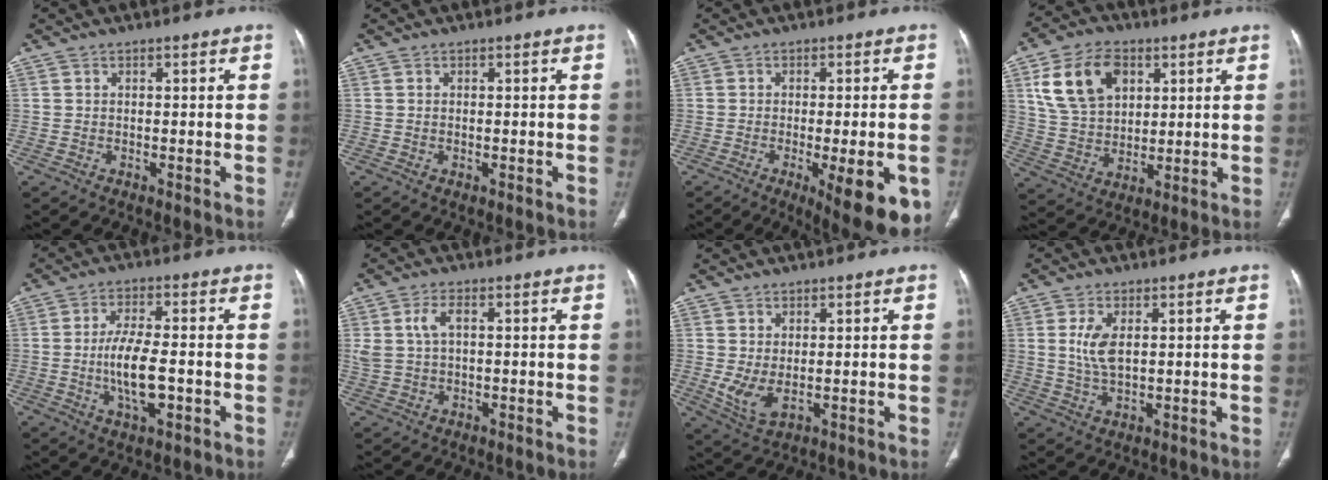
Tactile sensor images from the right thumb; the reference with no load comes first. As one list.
[{"total": 0.0}, {"total": 14.6, "force": [-5.7, 4.5, 12.7], "torque": [-0.122, -0.004, -0.063]}, {"total": 14.0, "force": [5.4, 9.7, 8.5], "torque": [-0.129, -0.007, 0.104]}, {"total": 8.6, "force": [-1.7, 3.3, 7.8], "torque": [-0.146, 0.005, -0.030]}, {"total": 4.3, "force": [1.0, 2.4, 3.4], "torque": [-0.079, 0.006, 0.021]}, {"total": 4.8, "force": [0.2, 2.1, 4.2], "torque": [-0.090, -0.009, 0.016]}, {"total": 5.4, "force": [1.2, 2.7, 4.5], "torque": [-0.095, -0.006, 0.027]}]